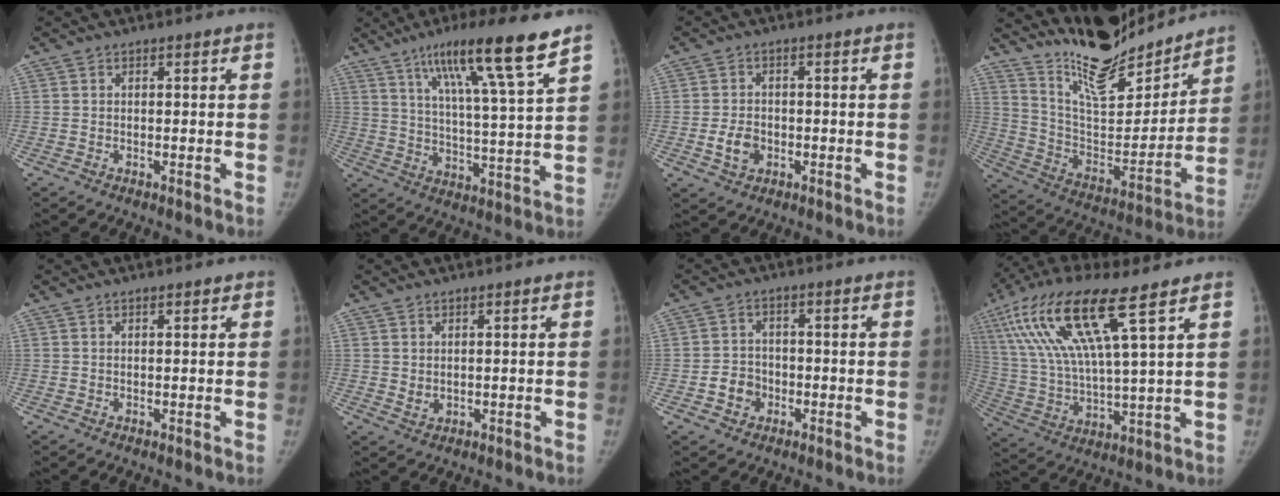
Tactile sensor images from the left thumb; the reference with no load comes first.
{"total": 16.9, "force": [10.8, 0.7, 12.9], "torque": [-0.201, -0.048, 0.173]}
{"total": 4.2, "force": [-1.1, 3.3, 2.5], "torque": [-0.037, 0.005, -0.016]}
{"total": 20.3, "force": [18.2, 4.9, 7.5], "torque": [-0.080, -0.119, 0.311]}
{"total": 1.1, "force": [0.8, 0.3, 0.7], "torque": [-0.009, -0.003, 0.012]}
{"total": 2.0, "force": [1.0, 1.2, 1.3], "torque": [-0.020, -0.011, 0.024]}
{"total": 4.5, "force": [-1.4, 4.0, 1.5], "torque": [-0.004, 0.014, -0.024]}
{"total": 20.1, "force": [9.9, 3.6, 17.2], "torque": [-0.362, -0.019, 0.189]}